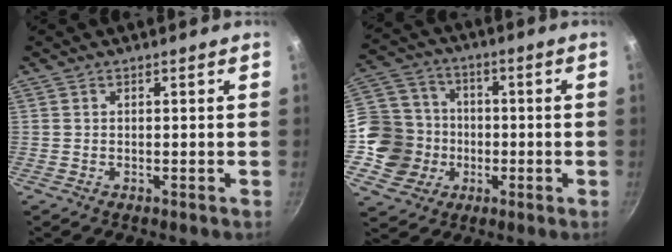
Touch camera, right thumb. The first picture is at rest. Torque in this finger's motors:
{"motor_torque": [0.80, 0.70, -0.15, 0.00, 0.02]}